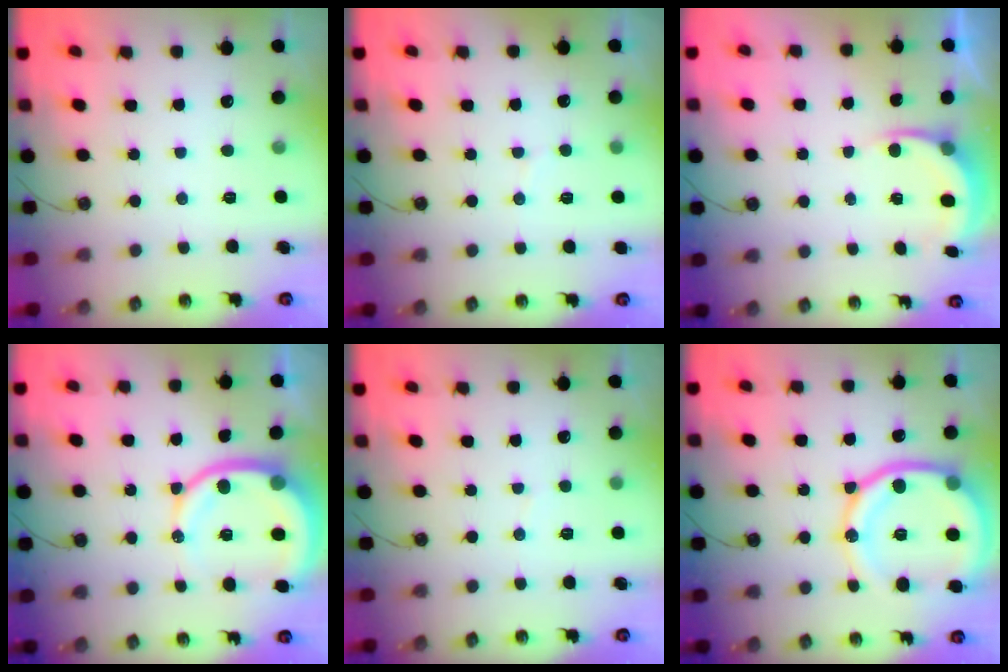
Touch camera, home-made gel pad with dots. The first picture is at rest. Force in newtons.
{"total": 2.9, "press": 2.7, "slide": 1.1}
{"total": 5.7, "press": 5.4, "slide": 1.6}
{"total": 12.7, "press": 12.6, "slide": 1.8}
{"total": 2.3, "press": 2.3, "slide": 0.2}
{"total": 19.2, "press": 19.1, "slide": 1.9}